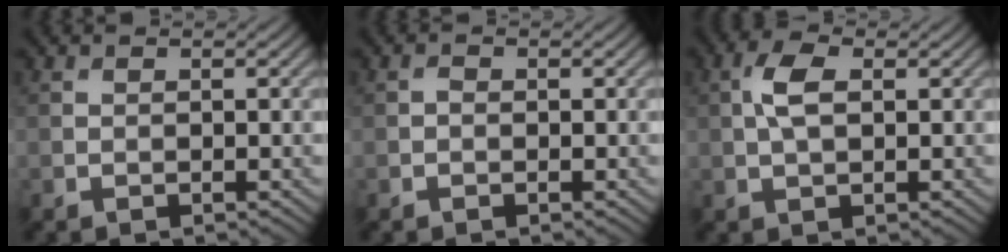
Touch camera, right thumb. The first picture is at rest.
{"total": 0.5, "force": [-0.1, 0.4, 0.3], "torque": [-0.003, 0.000, -0.004]}
{"total": 3.7, "force": [0.6, 1.9, 3.2], "torque": [-0.076, 0.007, 0.007]}